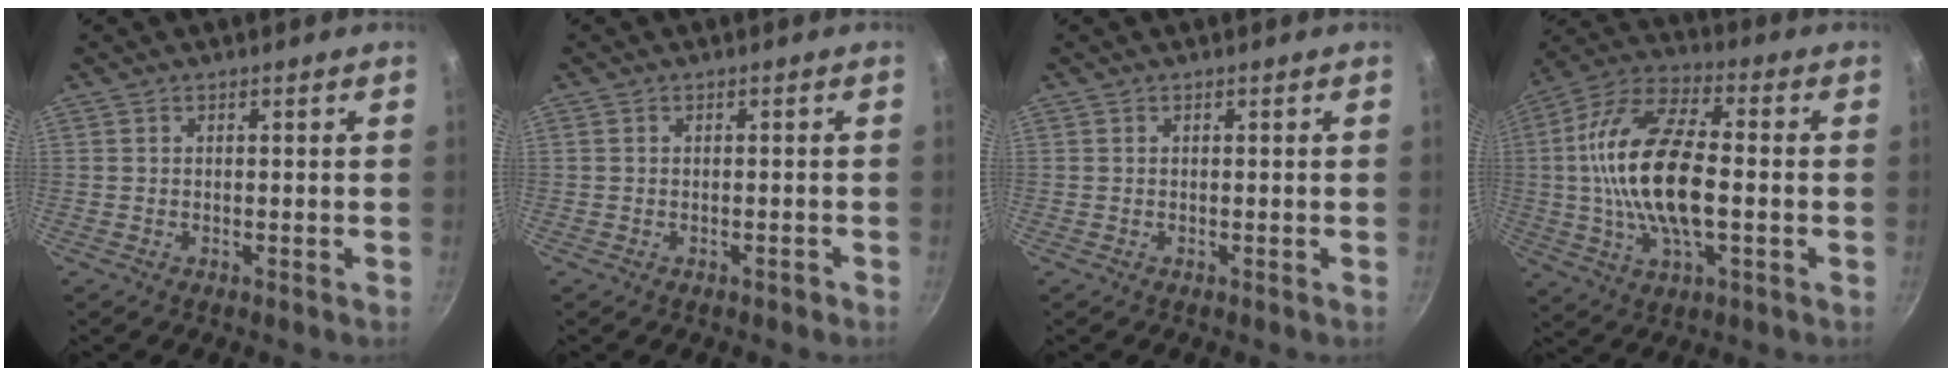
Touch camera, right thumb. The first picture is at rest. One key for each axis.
{"total": 0.8, "fx": -0.6, "fy": 0.4, "fz": 0.4, "tx": 0.001, "ty": 0.011, "tz": -0.003}
{"total": 0.0}
{"total": 19.5, "fx": -0.8, "fy": 8.8, "fz": 17.4, "tx": -0.323, "ty": 0.027, "tz": -0.028}